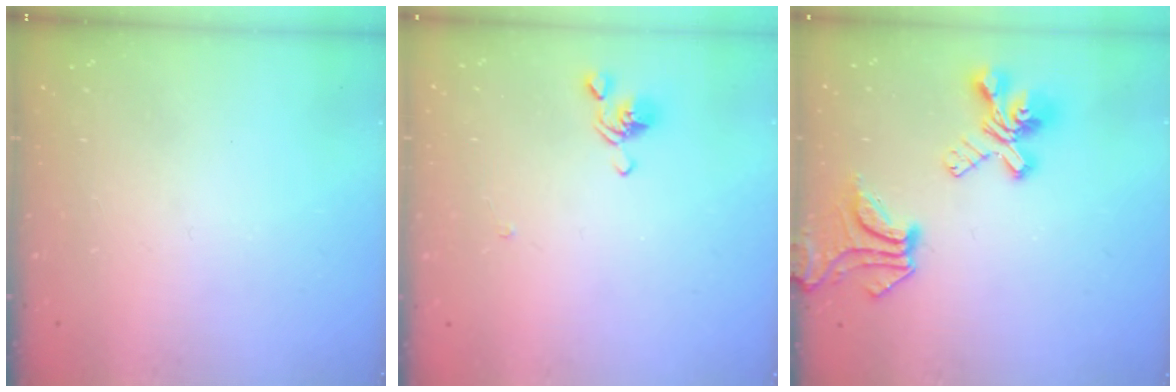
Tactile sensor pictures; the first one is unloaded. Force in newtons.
{"total": 2.6, "press": 2.5, "slide": 0.6}
{"total": 9.0, "press": 8.8, "slide": 2.0}